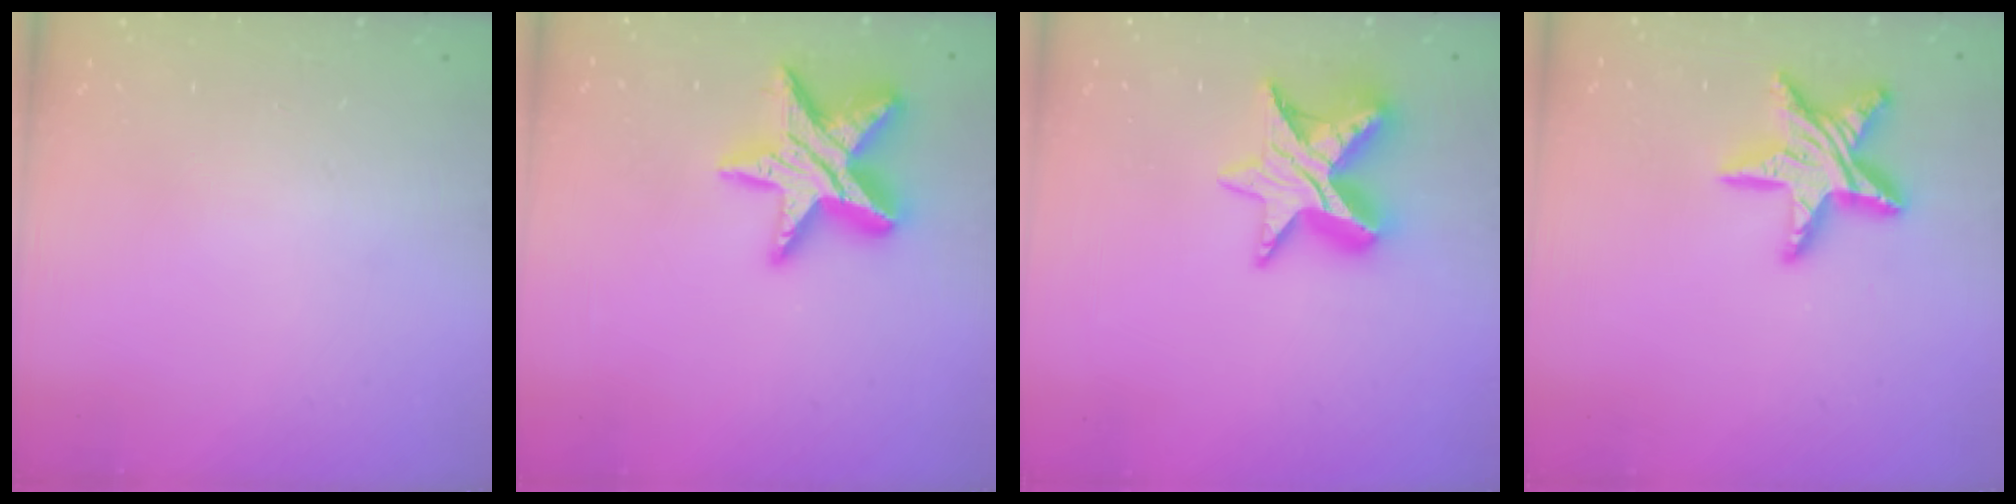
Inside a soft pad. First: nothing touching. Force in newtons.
{"total": 16.9, "press": 16.9, "slide": 1.3}
{"total": 12.7, "press": 12.7, "slide": 0.7}
{"total": 14.8, "press": 14.7, "slide": 1.2}